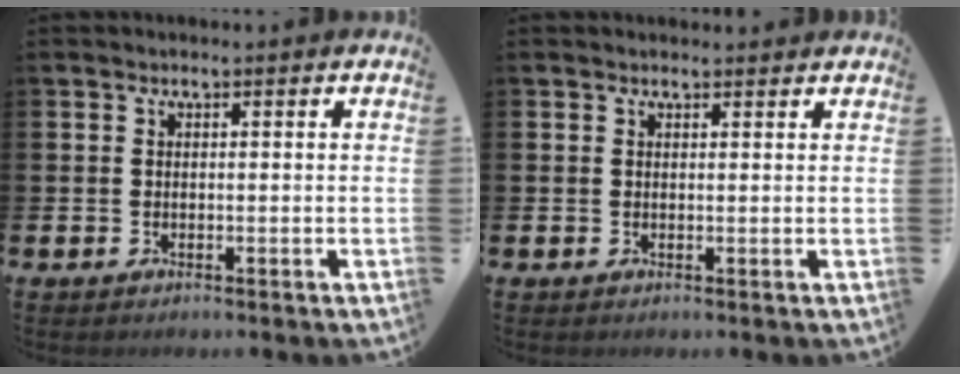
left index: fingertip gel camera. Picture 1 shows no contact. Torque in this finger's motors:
{"motor_torque": [0.70, -1.21, 0.06, -0.04]}